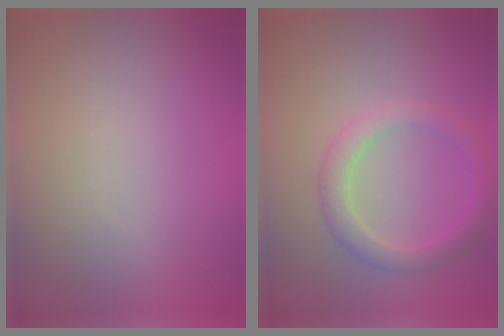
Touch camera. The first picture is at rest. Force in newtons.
{"total": 2.9, "press": 2.9, "slide": 0.1}